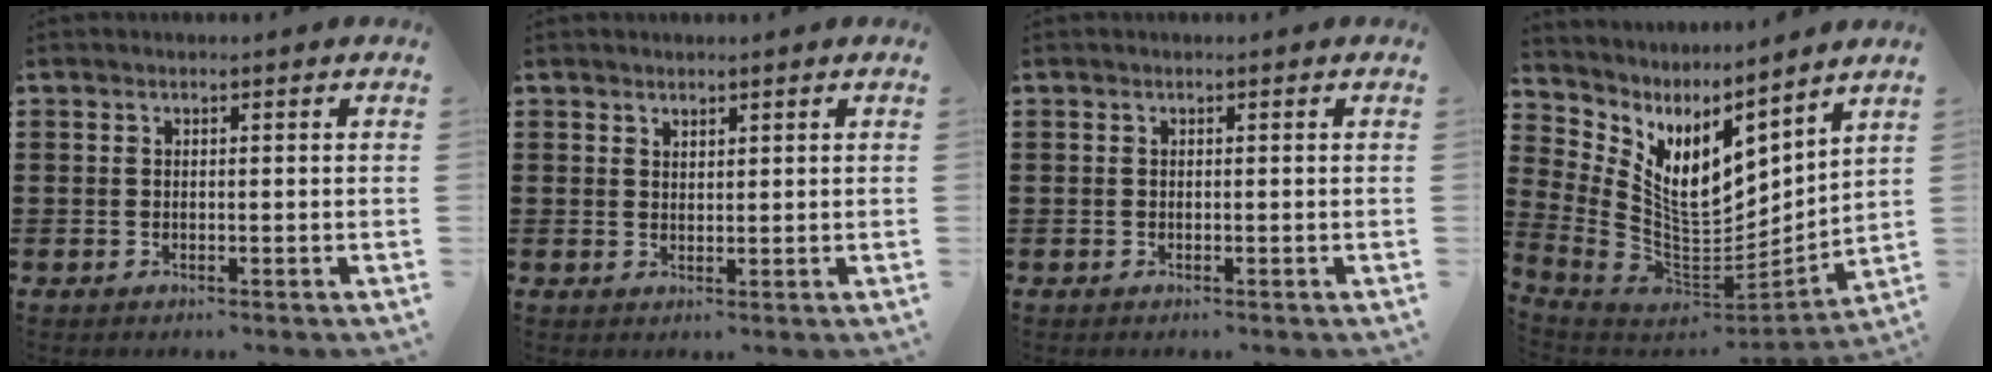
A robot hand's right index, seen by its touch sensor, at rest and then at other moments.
{"total": 1.5, "force": [1.4, 0.5, -0.1], "torque": [-0.001, 0.002, 0.028]}
{"total": 0.0}
{"total": 8.2, "force": [3.5, 4.9, 5.5], "torque": [-0.121, -0.049, 0.063]}